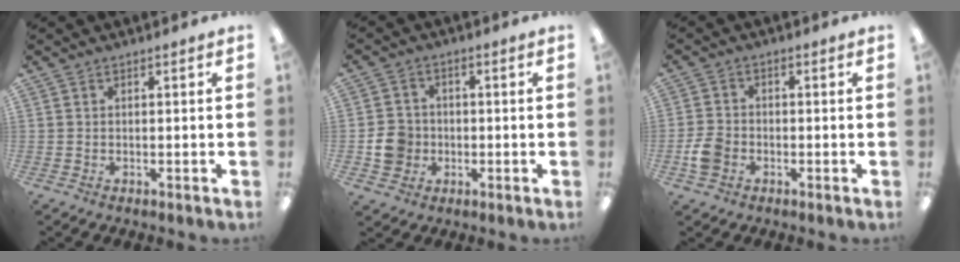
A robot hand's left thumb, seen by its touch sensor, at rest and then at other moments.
{"total": 6.9, "force": [-1.3, 6.3, 2.4], "torque": [-0.050, 0.016, -0.022]}
{"total": 5.2, "force": [-1.9, 4.0, 2.8], "torque": [-0.063, 0.007, -0.036]}